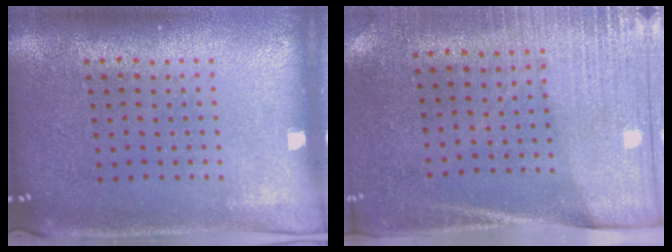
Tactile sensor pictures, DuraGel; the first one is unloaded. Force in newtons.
{"total": 2.8, "press": 2.5, "slide": 1.3}